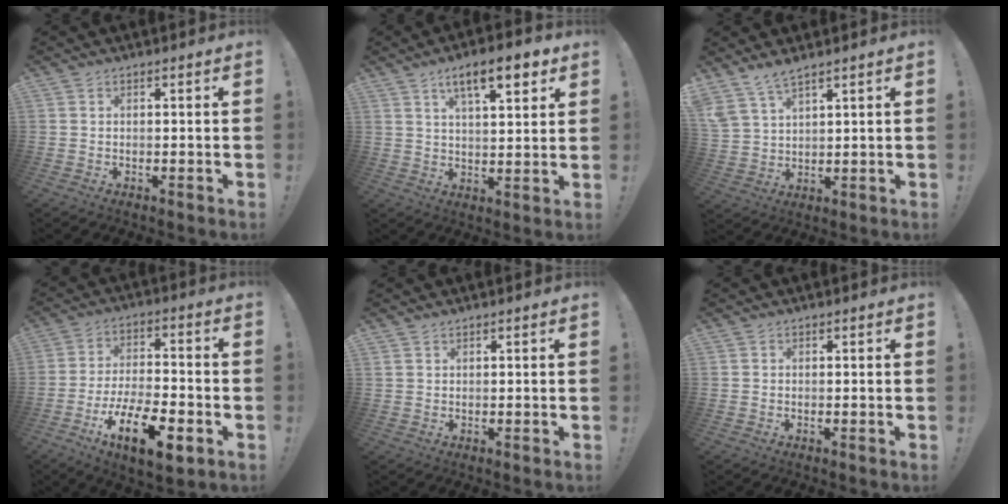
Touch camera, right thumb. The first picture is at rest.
{"total": 11.5, "force": [6.2, 3.5, 9.0], "torque": [-0.130, -0.021, 0.097]}
{"total": 6.7, "force": [5.8, 1.9, 2.9], "torque": [-0.074, -0.024, 0.115]}
{"total": 16.9, "force": [-8.1, 6.3, 13.4], "torque": [-0.225, 0.041, -0.128]}
{"total": 1.1, "force": [0.9, 0.4, 0.4], "torque": [-0.006, -0.003, 0.017]}
{"total": 0.0}